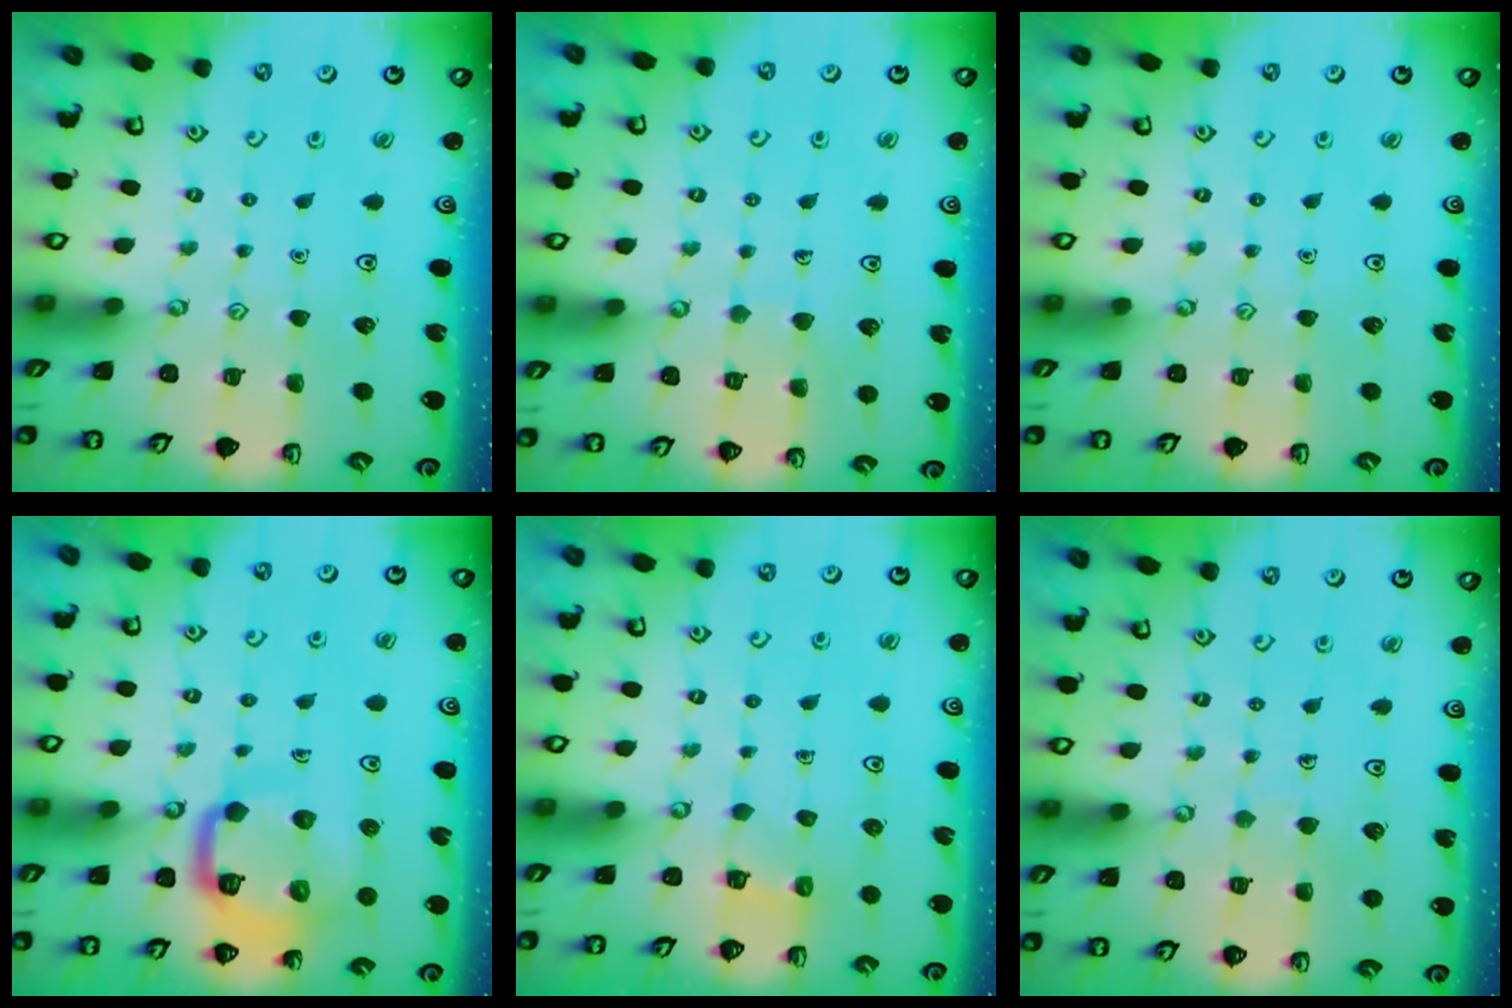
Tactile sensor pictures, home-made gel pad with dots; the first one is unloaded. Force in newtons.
{"total": 5.2, "press": 5.1, "slide": 0.3}
{"total": 0.0}
{"total": 13.2, "press": 13.1, "slide": 1.6}
{"total": 2.5, "press": 2.5, "slide": 0.1}
{"total": 4.4, "press": 4.4, "slide": 0.4}